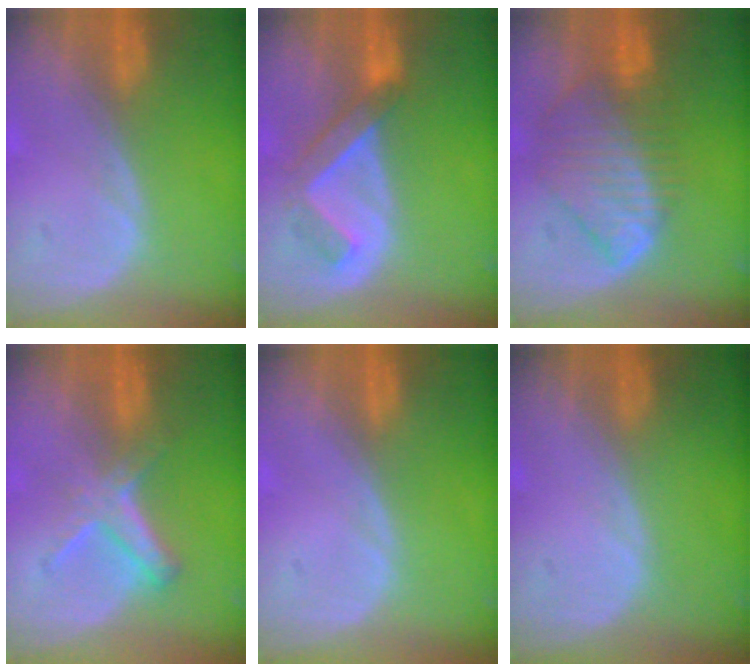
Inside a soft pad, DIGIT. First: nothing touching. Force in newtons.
{"total": 5.0, "press": 4.9, "slide": 1.0}
{"total": 8.6, "press": 7.6, "slide": 4.1}
{"total": 5.8, "press": 5.1, "slide": 2.9}
{"total": 0.0}
{"total": 0.0}